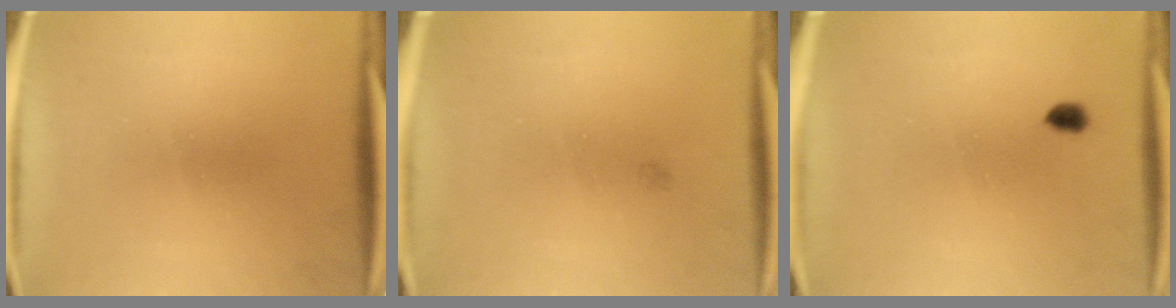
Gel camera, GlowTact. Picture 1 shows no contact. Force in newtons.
{"total": 0.6}
{"total": 2.1}